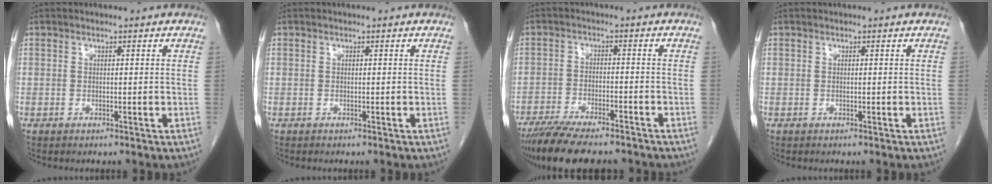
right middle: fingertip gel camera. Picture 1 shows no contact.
{"total": 0.0}
{"total": 13.4, "force": [-11.3, 2.8, 6.8], "torque": [-0.115, -0.017, -0.176]}
{"total": 0.0}